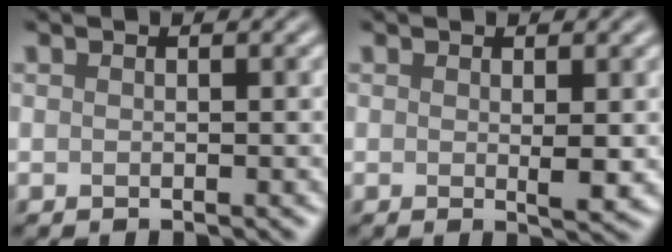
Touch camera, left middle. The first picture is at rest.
{"total": 1.5, "force": [0.2, 0.2, 1.5], "torque": [-0.021, -0.006, 0.001]}